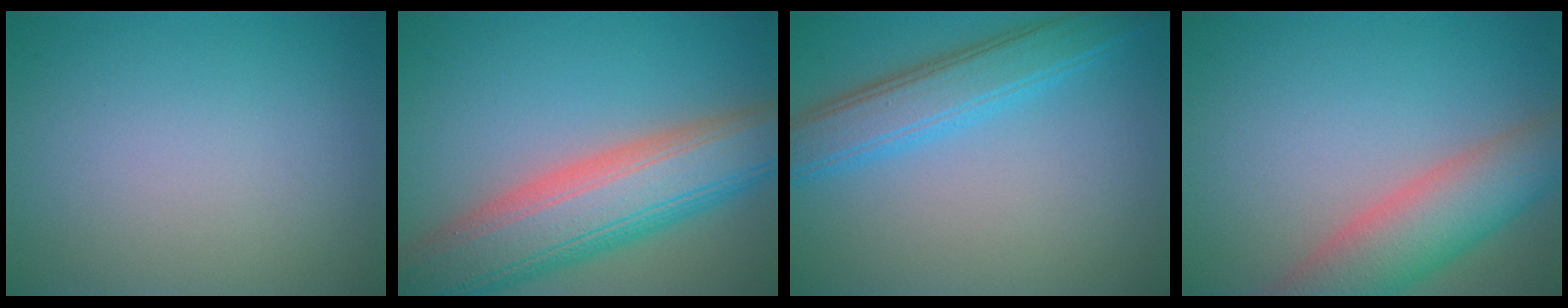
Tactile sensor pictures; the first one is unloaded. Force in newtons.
{"total": 10.7, "press": 10.7, "slide": 0.4}
{"total": 4.6, "press": 4.6, "slide": 0.2}
{"total": 7.1, "press": 7.0, "slide": 0.7}